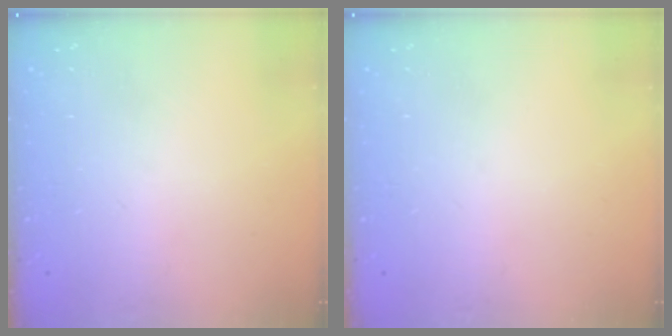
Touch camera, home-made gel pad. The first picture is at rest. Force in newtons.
{"total": 0.0}